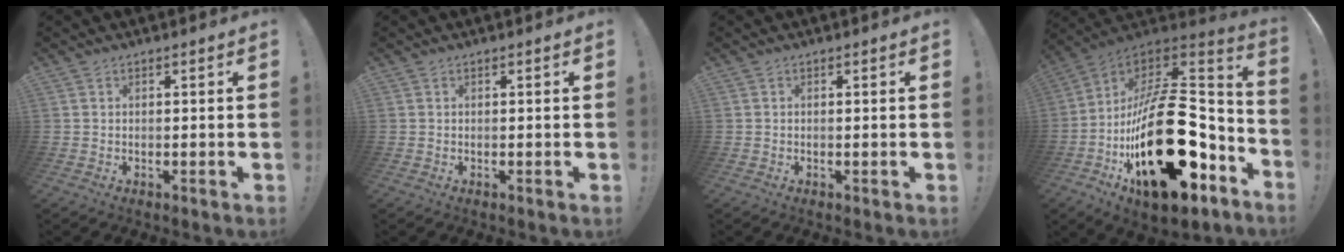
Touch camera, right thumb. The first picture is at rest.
{"total": 0.0}
{"total": 0.5, "force": [-0.1, 0.4, -0.3], "torque": [-0.001, 0.006, -0.001]}
{"total": 39.2, "force": [-8.0, 21.3, 31.9], "torque": [-0.526, 0.032, -0.092]}